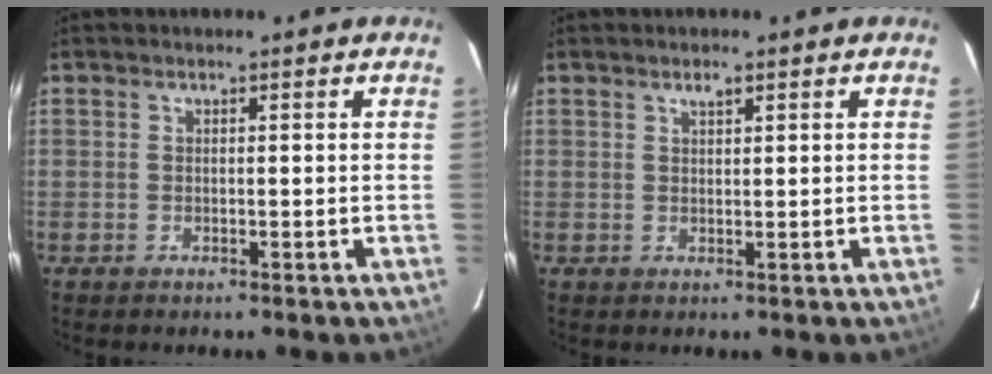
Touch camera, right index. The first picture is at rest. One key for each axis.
{"total": 1.3, "fx": 0.9, "fy": 0.4, "fz": 0.8, "tx": -0.013, "ty": 0.004, "tz": 0.016}